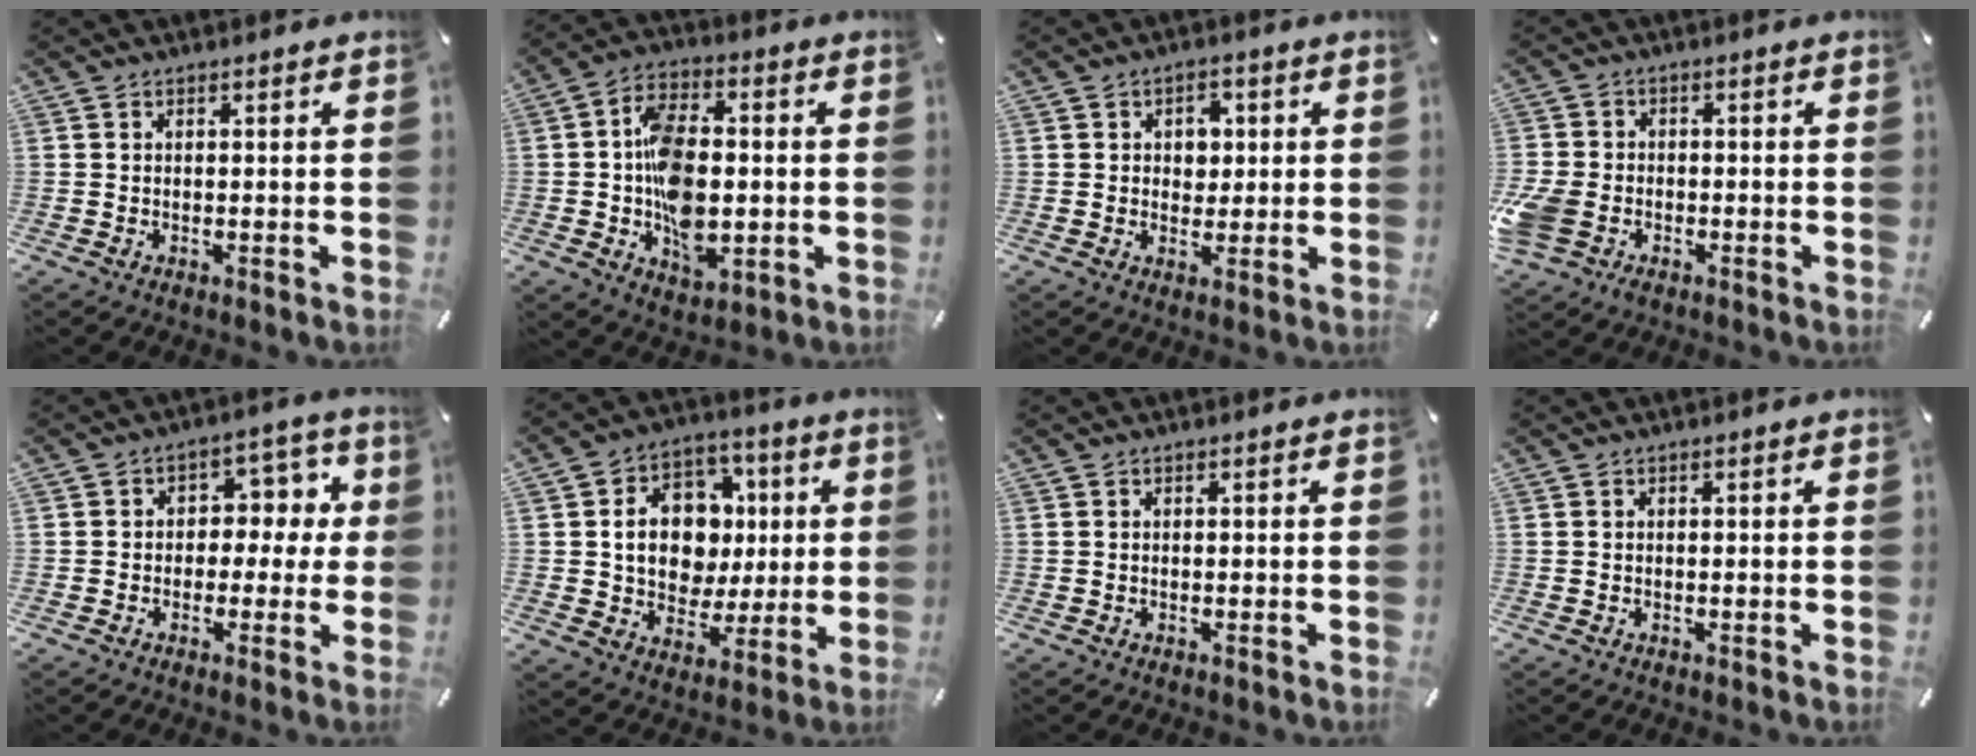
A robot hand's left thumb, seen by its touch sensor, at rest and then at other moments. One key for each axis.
{"total": 14.1, "fx": -1.2, "fy": 9.1, "fz": 10.7, "tx": -0.187, "ty": 0.010, "tz": -0.015}
{"total": 4.4, "fx": 0.5, "fy": 3.7, "fz": 2.3, "tx": -0.021, "ty": -0.003, "tz": -0.001}
{"total": 5.8, "fx": -2.4, "fy": 4.5, "fz": 2.9, "tx": -0.073, "ty": 0.009, "tz": -0.043}
{"total": 7.3, "fx": 0.1, "fy": 6.1, "fz": 3.9, "tx": -0.042, "ty": 0.006, "tz": -0.004}
{"total": 14.7, "fx": 1.5, "fy": 12.3, "fz": 8.0, "tx": -0.133, "ty": 0.010, "tz": 0.039}
{"total": 0.0}
{"total": 0.0}